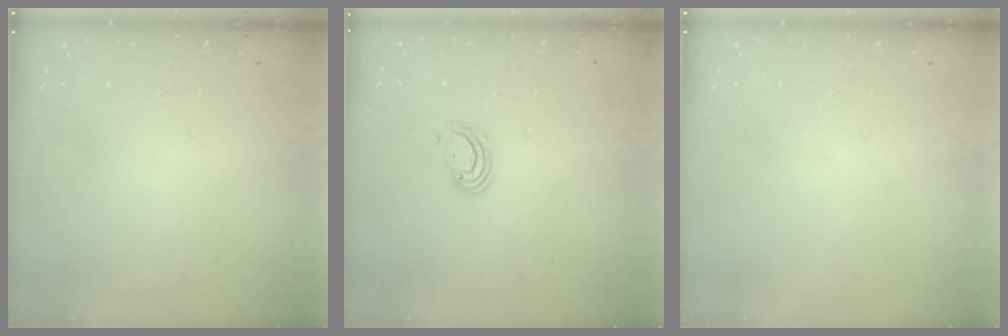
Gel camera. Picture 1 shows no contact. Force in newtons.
{"total": 3.0, "press": 2.9, "slide": 0.3}
{"total": 0.0}